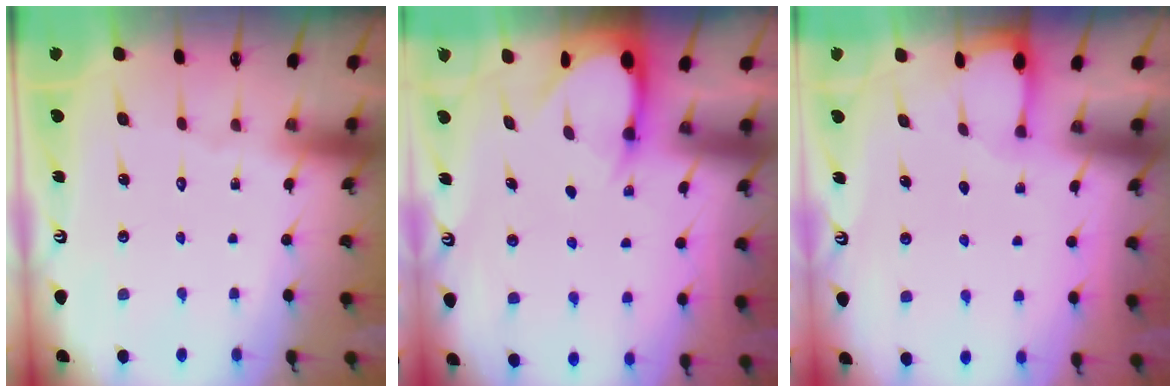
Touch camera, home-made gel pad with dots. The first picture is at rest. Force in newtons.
{"total": 3.4, "press": 3.4, "slide": 0.2}
{"total": 1.6, "press": 1.5, "slide": 0.3}